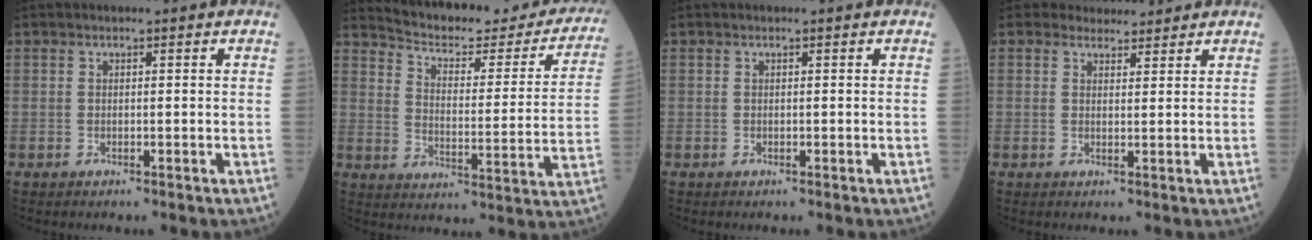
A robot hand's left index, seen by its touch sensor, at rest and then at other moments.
{"total": 22.7, "force": [21.0, 4.9, 7.0], "torque": [-0.083, -0.059, 0.257]}
{"total": 0.0}
{"total": 3.6, "force": [3.4, 1.3, -0.1], "torque": [0.007, 0.006, 0.043]}